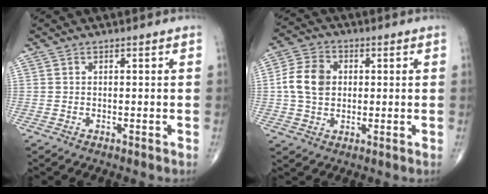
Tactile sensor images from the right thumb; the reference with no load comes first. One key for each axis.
{"total": 8.6, "fx": 0.7, "fy": 6.7, "fz": 5.4, "tx": -0.091, "ty": 0.012, "tz": 0.006}